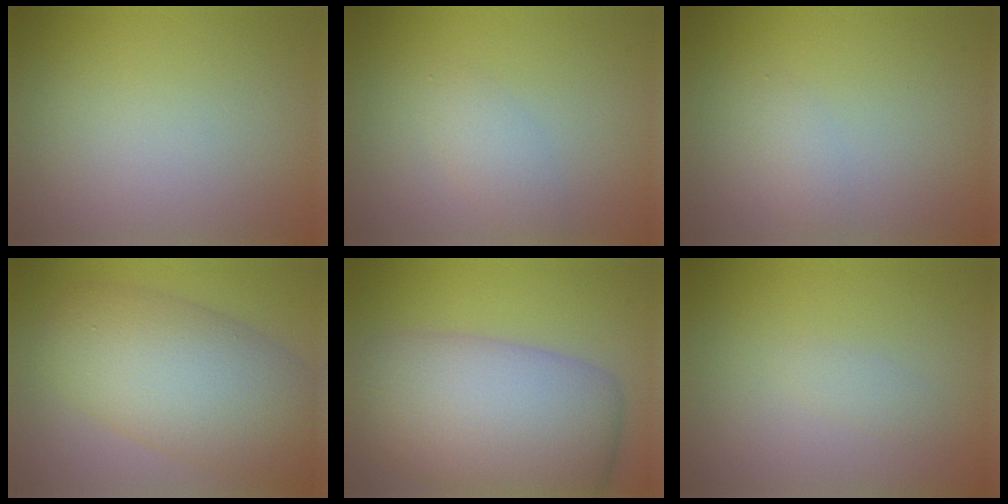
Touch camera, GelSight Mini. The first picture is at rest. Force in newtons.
{"total": 1.8, "press": 1.8, "slide": 0.0}
{"total": 1.1, "press": 1.1, "slide": 0.1}
{"total": 9.7, "press": 9.7, "slide": 0.4}
{"total": 12.0, "press": 12.0, "slide": 0.5}
{"total": 0.8, "press": 0.8, "slide": 0.1}